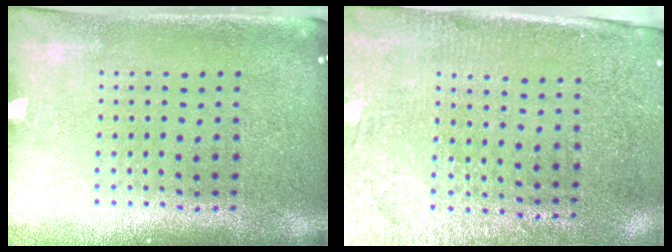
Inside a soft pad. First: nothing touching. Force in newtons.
{"total": 2.8, "press": 2.6, "slide": 1.2}